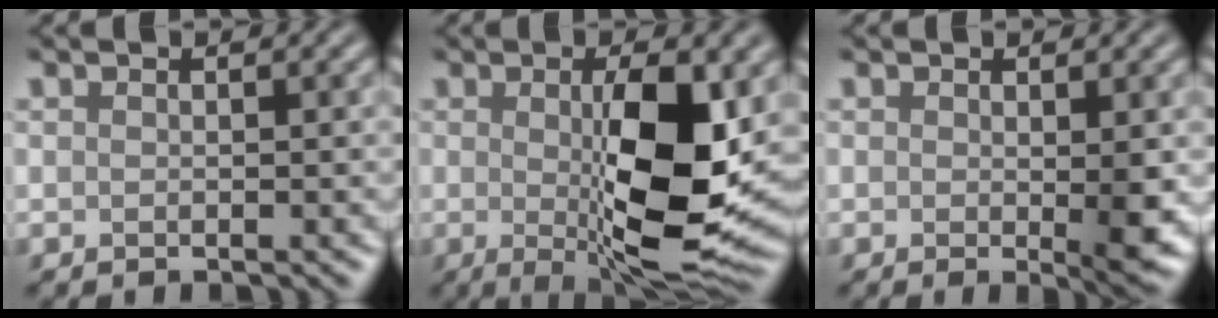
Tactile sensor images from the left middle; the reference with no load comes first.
{"total": 10.0, "force": [-0.2, 2.5, 9.7], "torque": [-0.149, -0.020, 0.009]}
{"total": 2.7, "force": [-0.1, 0.2, 2.7], "torque": [-0.037, -0.009, 0.006]}